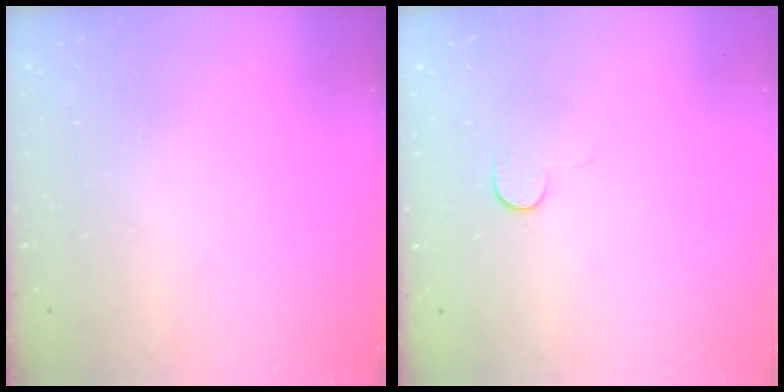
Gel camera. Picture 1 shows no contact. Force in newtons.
{"total": 5.0, "press": 5.0, "slide": 0.5}